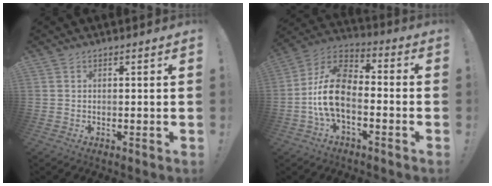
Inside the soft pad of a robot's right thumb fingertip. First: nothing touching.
{"total": 14.0, "force": [-3.8, 8.3, 10.6], "torque": [-0.209, 0.030, -0.060]}